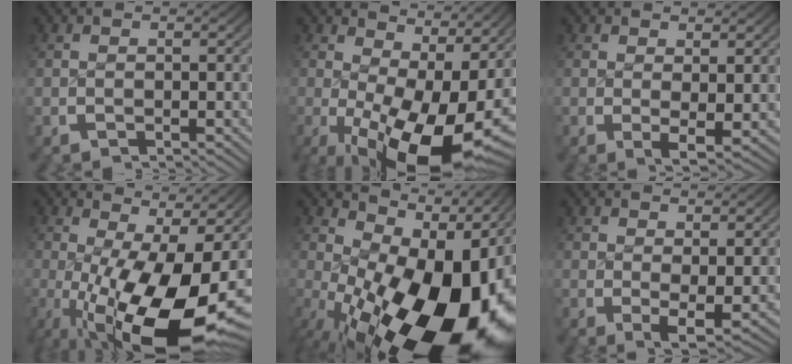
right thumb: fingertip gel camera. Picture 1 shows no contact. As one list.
[{"total": 13.0, "force": [-2.4, 6.9, 10.8], "torque": [-0.169, -0.060, -0.003]}, {"total": 2.5, "force": [0.3, 1.3, 2.2], "torque": [-0.042, -0.017, 0.011]}, {"total": 16.1, "force": [-3.1, 7.8, 13.7], "torque": [-0.224, -0.066, -0.007]}, {"total": 23.1, "force": [-2.7, 13.6, 18.6], "torque": [-0.301, -0.064, 0.001]}, {"total": 3.3, "force": [0.2, 1.6, 2.9], "torque": [-0.056, -0.022, 0.014]}]